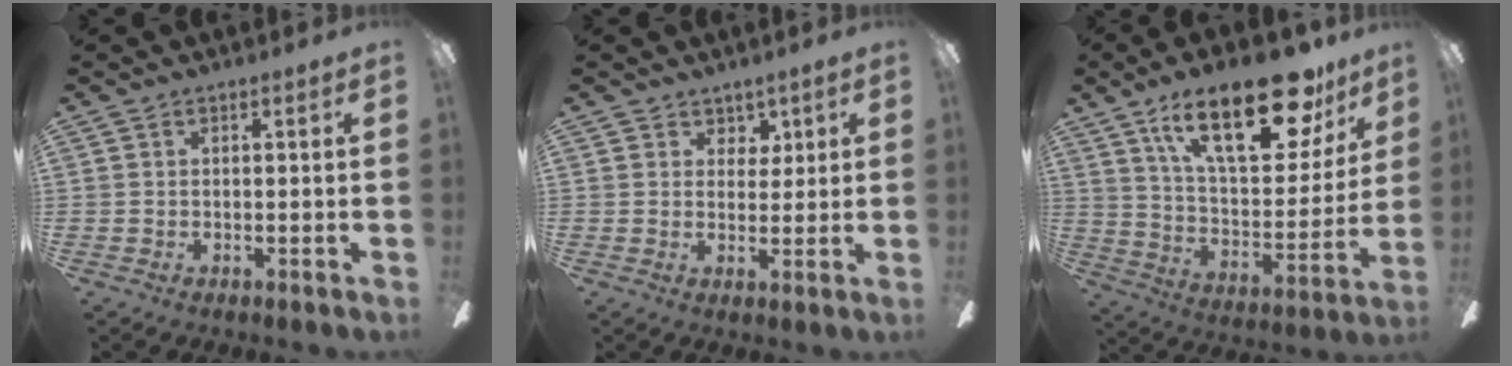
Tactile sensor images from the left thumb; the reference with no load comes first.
{"total": 3.9, "force": [2.8, 2.7, 0.5], "torque": [-0.004, -0.008, 0.049]}
{"total": 27.5, "force": [16.5, 10.8, 19.2], "torque": [-0.300, -0.084, 0.279]}